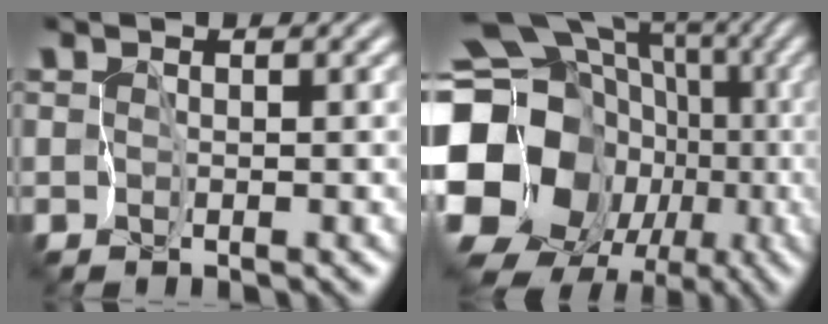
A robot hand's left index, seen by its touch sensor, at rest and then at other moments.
{"total": 22.2, "force": [-4.5, 19.0, 10.6], "torque": [-0.203, 0.002, -0.112]}